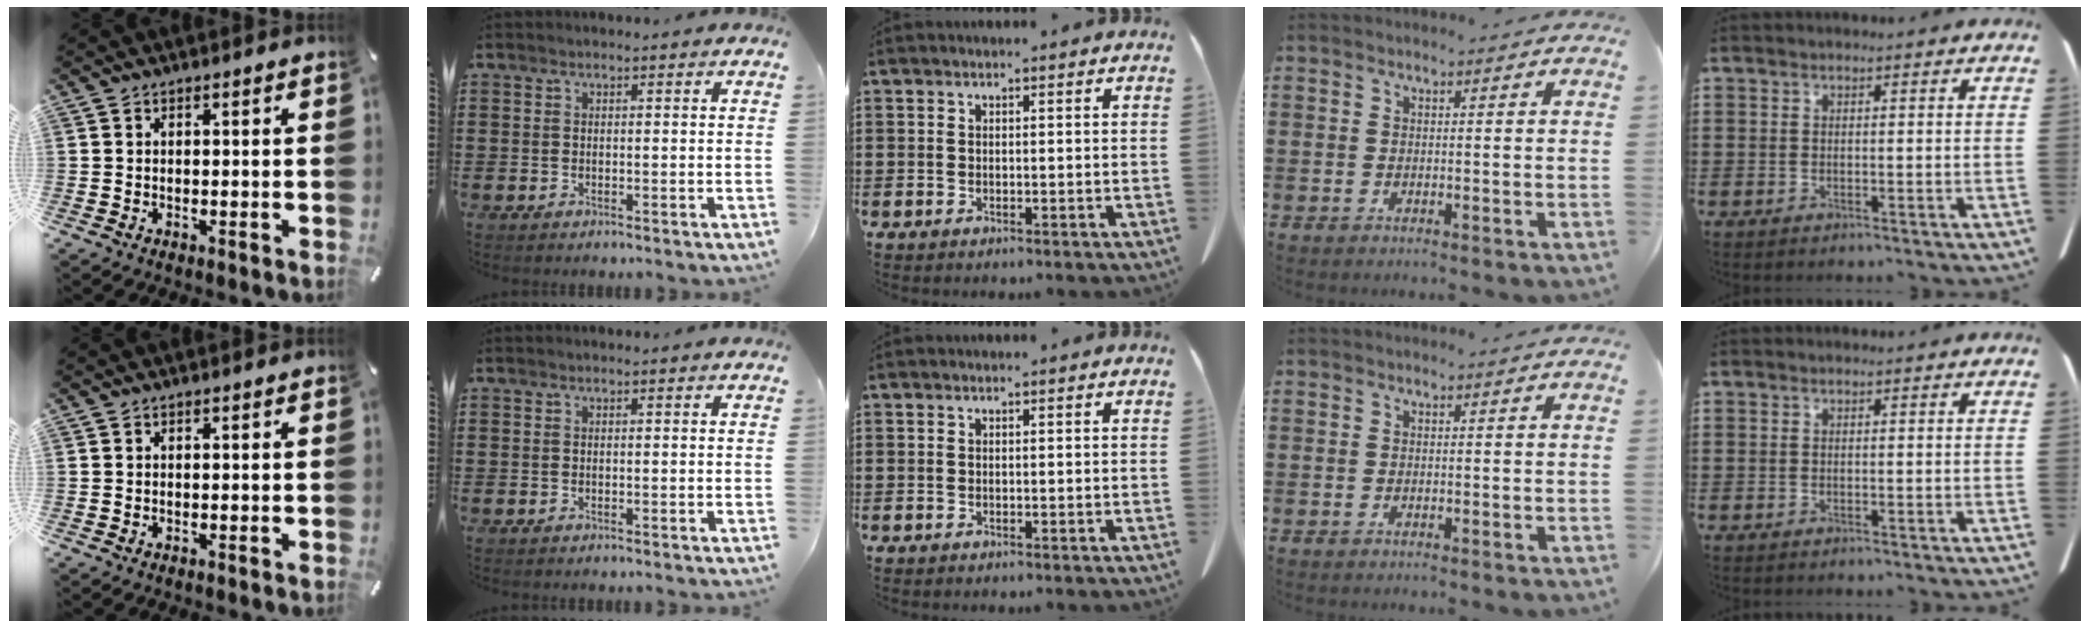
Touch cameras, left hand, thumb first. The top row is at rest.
{}